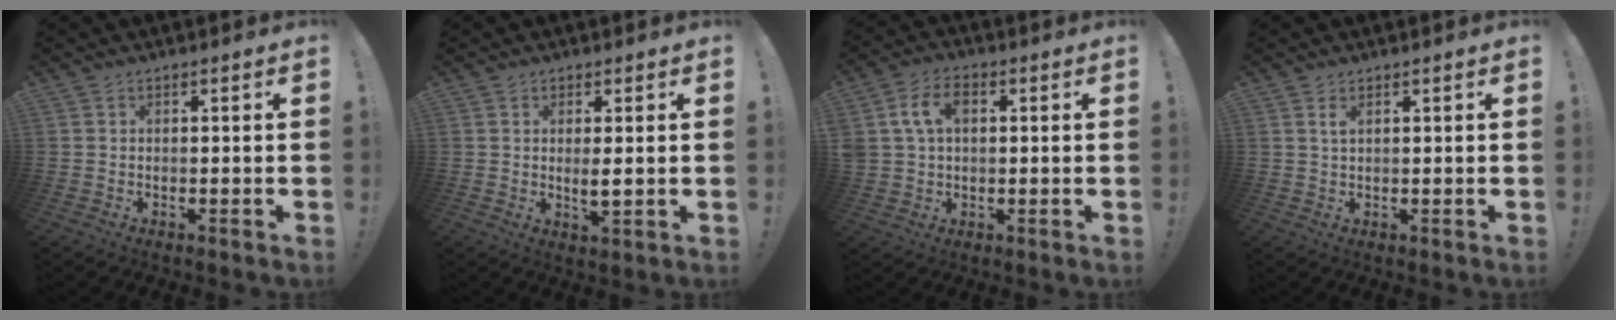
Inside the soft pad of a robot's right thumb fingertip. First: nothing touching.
{"total": 3.3, "force": [0.4, 0.6, 3.2], "torque": [-0.049, -0.009, 0.006]}
{"total": 9.5, "force": [2.5, 6.8, 6.2], "torque": [-0.112, 0.010, 0.045]}
{"total": 1.8, "force": [0.9, 0.6, 1.5], "torque": [-0.019, -0.004, 0.013]}